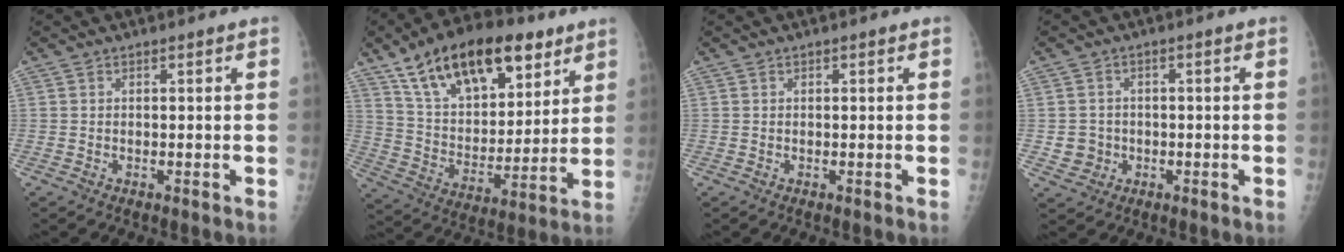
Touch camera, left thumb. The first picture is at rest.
{"total": 24.2, "force": [14.1, 12.0, 15.6], "torque": [-0.223, -0.030, 0.244]}
{"total": 0.0}
{"total": 3.6, "force": [-0.8, 3.5, 0.5], "torque": [0.008, 0.006, -0.010]}